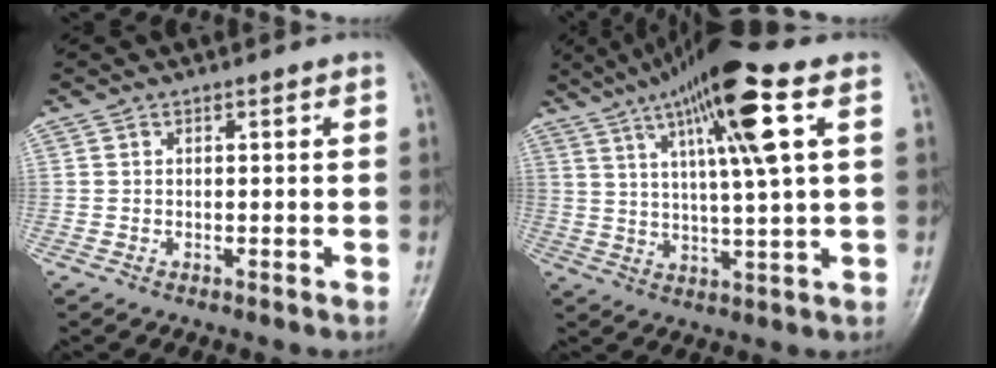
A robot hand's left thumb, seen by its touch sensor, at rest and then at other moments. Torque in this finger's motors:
{"motor_torque": [0.82, 1.01, 1.80, -0.99, 0.53]}